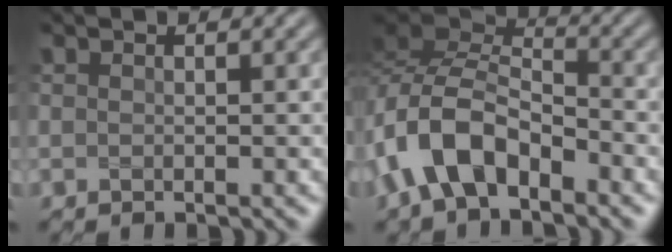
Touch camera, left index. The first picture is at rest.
{"total": 7.7, "force": [-4.1, 4.1, 5.0], "torque": [-0.097, 0.006, -0.093]}